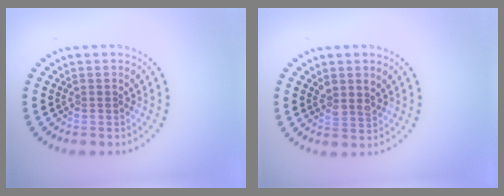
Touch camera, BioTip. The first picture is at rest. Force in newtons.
{"total": 1.7, "press": 1.5, "slide": 0.8}